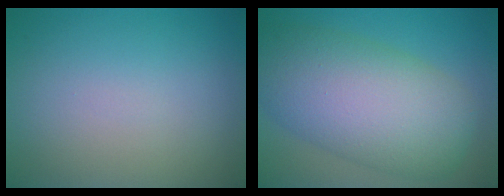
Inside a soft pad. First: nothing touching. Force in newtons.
{"total": 10.6, "press": 10.6, "slide": 0.4}